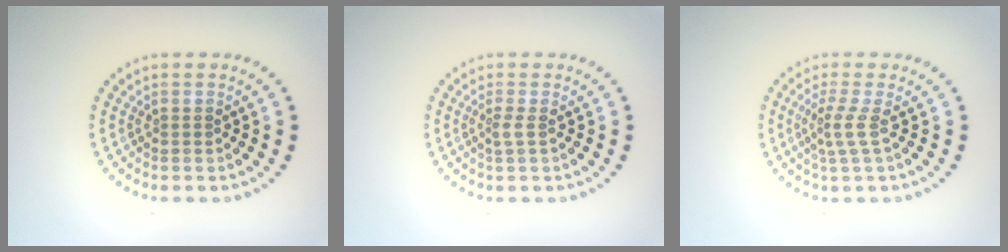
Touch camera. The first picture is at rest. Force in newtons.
{"total": 0.9, "press": 0.6, "slide": 0.7}
{"total": 2.1, "press": 1.4, "slide": 1.5}